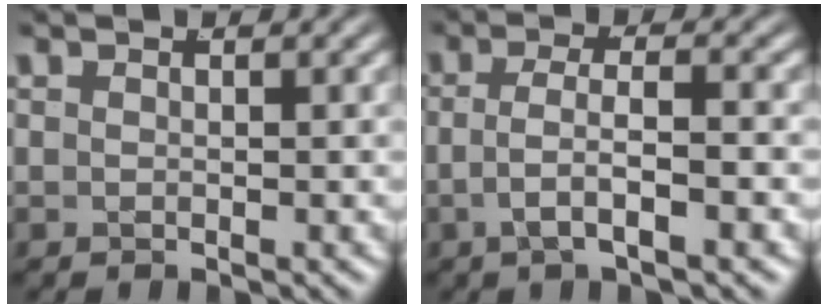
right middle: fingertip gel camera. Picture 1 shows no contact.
{"total": 3.6, "force": [-1.4, 1.2, 3.0], "torque": [-0.056, -0.009, -0.023]}